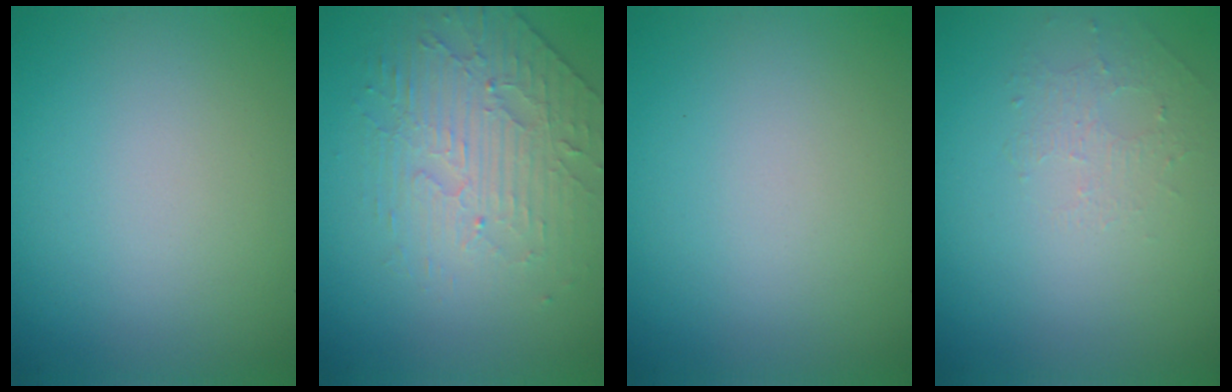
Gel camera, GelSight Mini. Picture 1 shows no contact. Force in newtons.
{"total": 4.5, "press": 3.4, "slide": 3.0}
{"total": 0.0}
{"total": 1.3, "press": 0.7, "slide": 1.2}